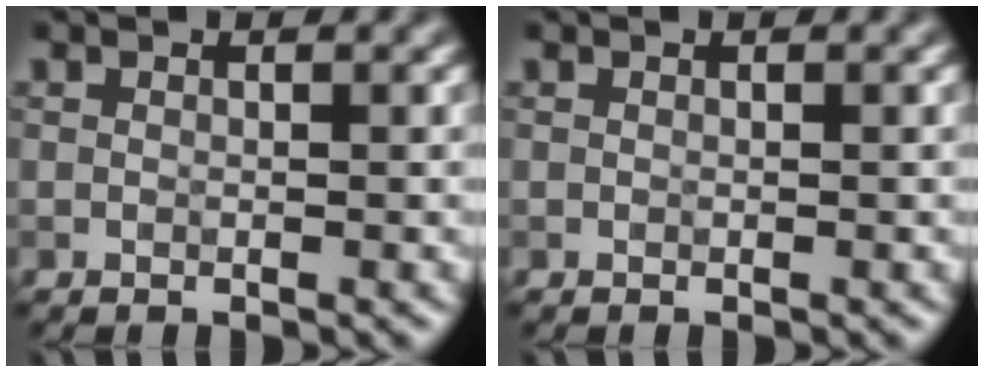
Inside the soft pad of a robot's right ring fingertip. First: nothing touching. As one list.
[{"total": 0.0}]